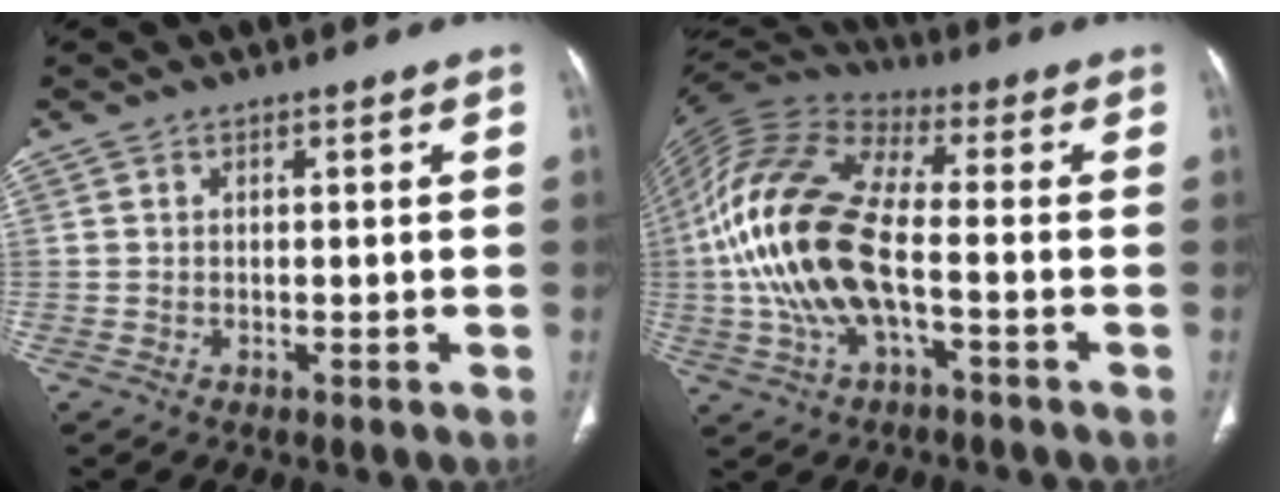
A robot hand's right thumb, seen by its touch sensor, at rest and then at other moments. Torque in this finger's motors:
{"motor_torque": [-0.33, 2.29, 2.69, -0.08, 0.86]}